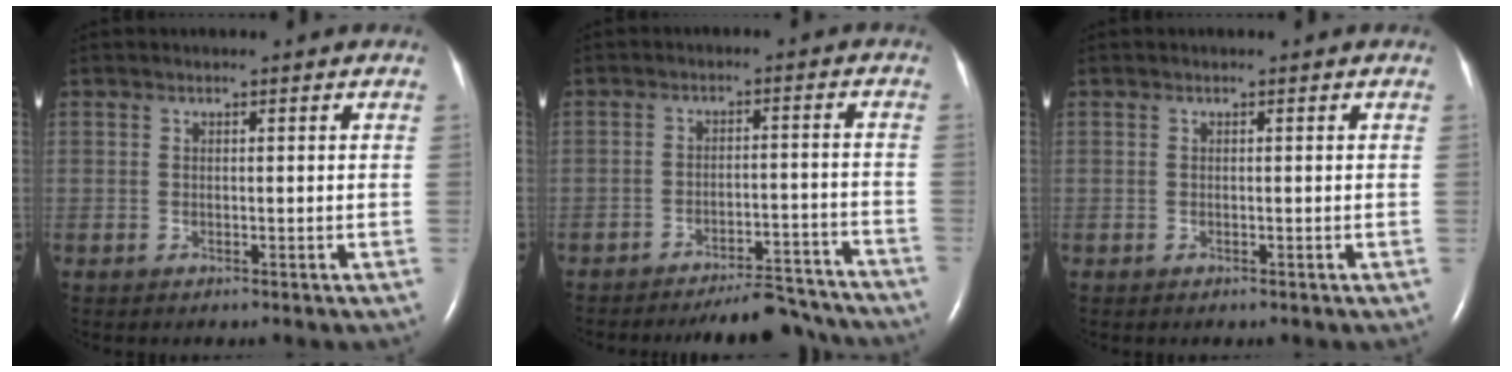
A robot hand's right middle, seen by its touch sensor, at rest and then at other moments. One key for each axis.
{"total": 10.6, "fx": -10.2, "fy": 1.6, "fz": 2.2, "tx": -0.014, "ty": 0.015, "tz": -0.137}
{"total": 0.0}